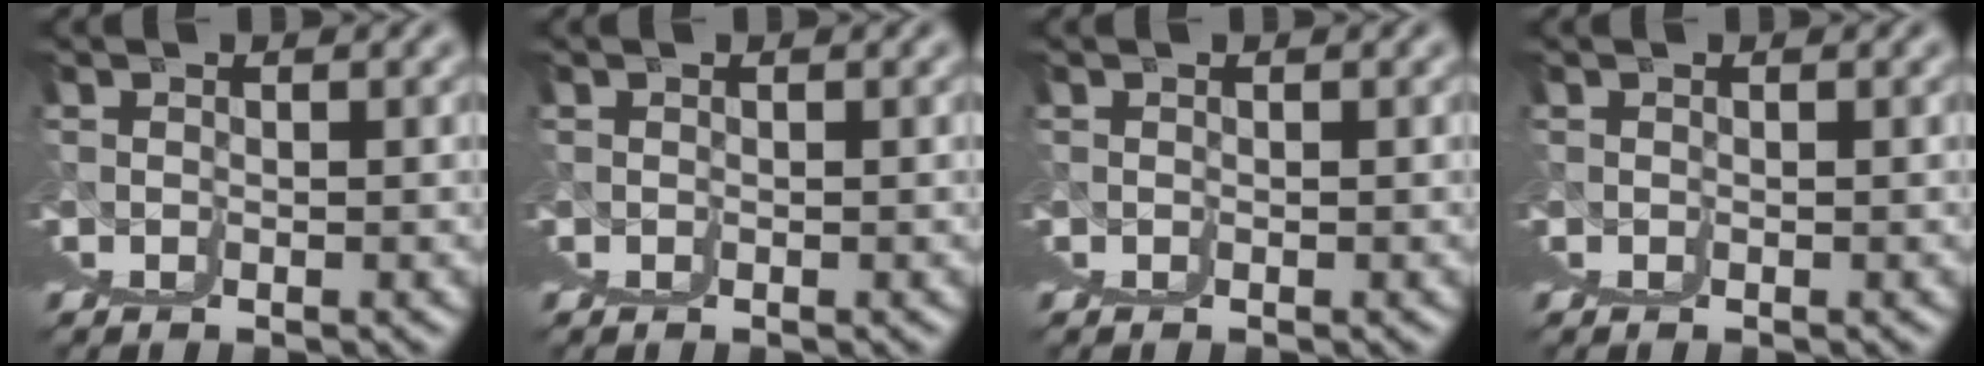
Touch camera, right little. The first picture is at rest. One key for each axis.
{"total": 0.0}
{"total": 0.0}
{"total": 0.0}